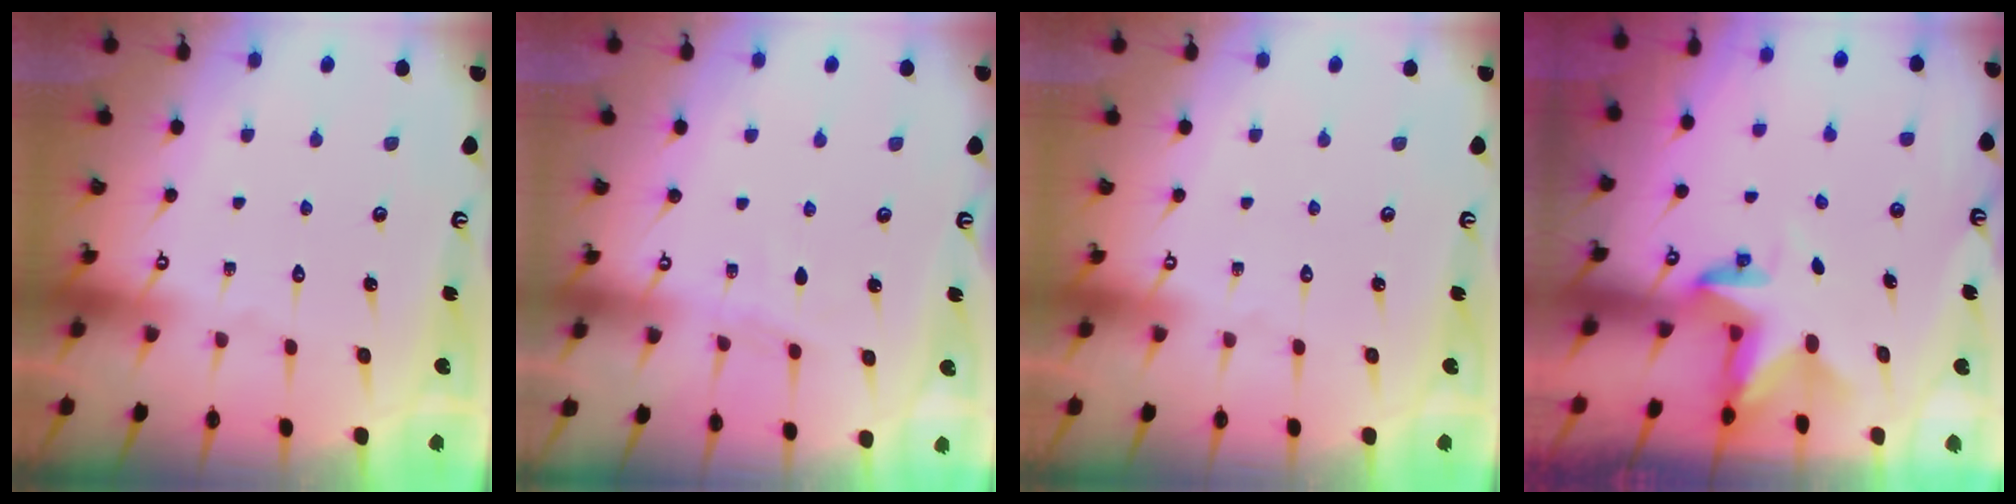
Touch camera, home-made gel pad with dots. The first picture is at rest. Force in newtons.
{"total": 3.2, "press": 3.2, "slide": 0.4}
{"total": 0.0}
{"total": 2.8, "press": 2.8, "slide": 0.2}